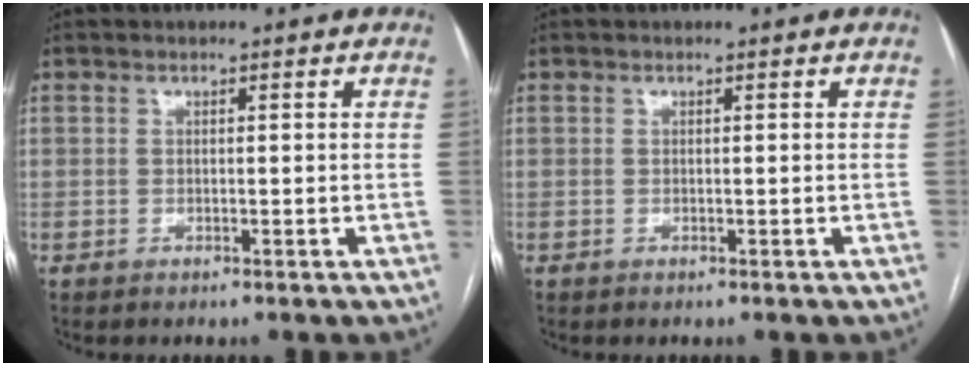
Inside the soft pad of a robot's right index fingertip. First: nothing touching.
{"total": 0.0}